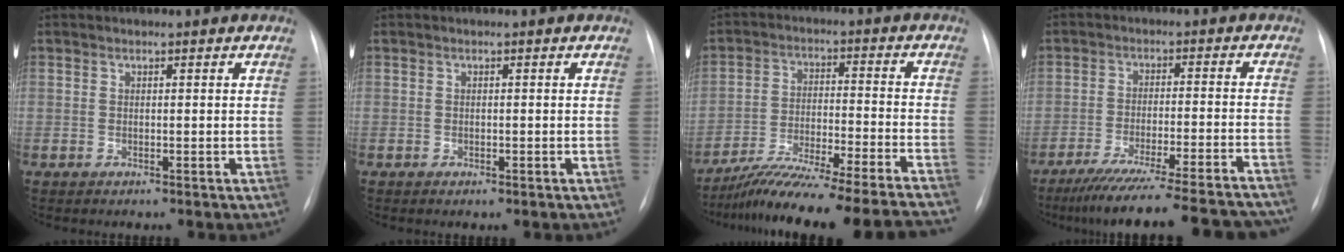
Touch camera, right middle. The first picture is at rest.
{"total": 0.5, "force": [-0.3, 0.1, 0.4], "torque": [-0.012, -0.004, -0.001]}
{"total": 22.4, "force": [-20.2, -1.1, 9.8], "torque": [-0.134, -0.032, -0.302]}
{"total": 23.0, "force": [-20.8, 0.6, 9.7], "torque": [-0.105, -0.033, -0.285]}